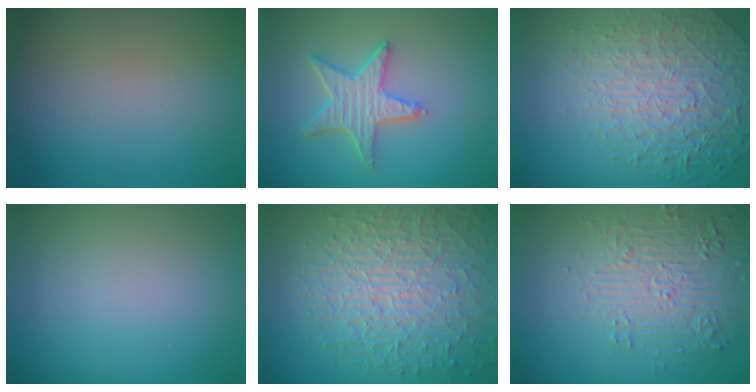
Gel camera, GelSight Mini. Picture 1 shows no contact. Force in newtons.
{"total": 4.3, "press": 3.5, "slide": 2.4}
{"total": 9.0, "press": 6.0, "slide": 6.6}
{"total": 0.0}
{"total": 10.3, "press": 6.7, "slide": 7.9}
{"total": 4.6, "press": 4.2, "slide": 1.9}